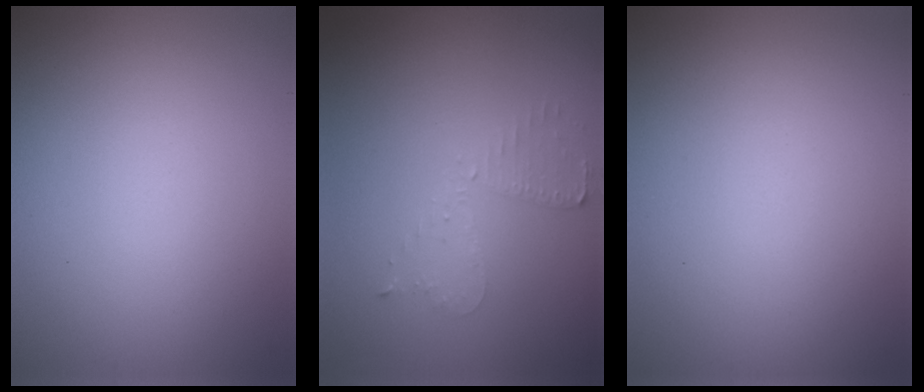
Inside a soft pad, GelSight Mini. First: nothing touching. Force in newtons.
{"total": 2.2, "press": 2.2, "slide": 0.5}
{"total": 0.0}